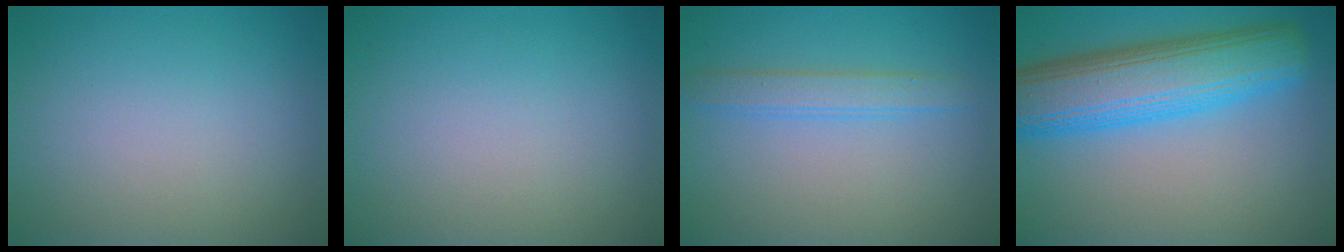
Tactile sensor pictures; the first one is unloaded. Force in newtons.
{"total": 0.0}
{"total": 2.2, "press": 2.2, "slide": 0.1}
{"total": 9.6, "press": 9.6, "slide": 0.3}